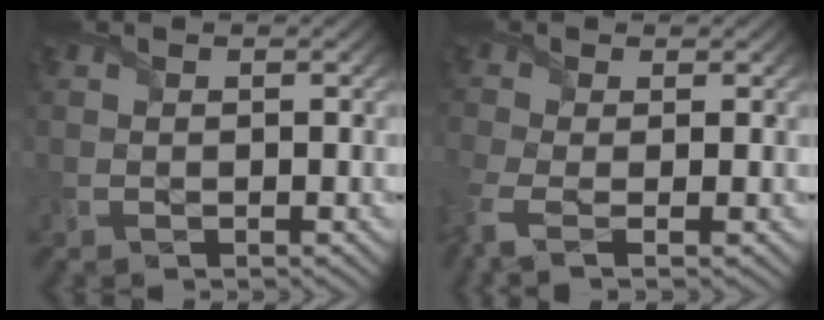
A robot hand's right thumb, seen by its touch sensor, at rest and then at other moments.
{"total": 4.4, "force": [-1.5, 2.0, 3.6], "torque": [-0.103, -0.008, -0.040]}